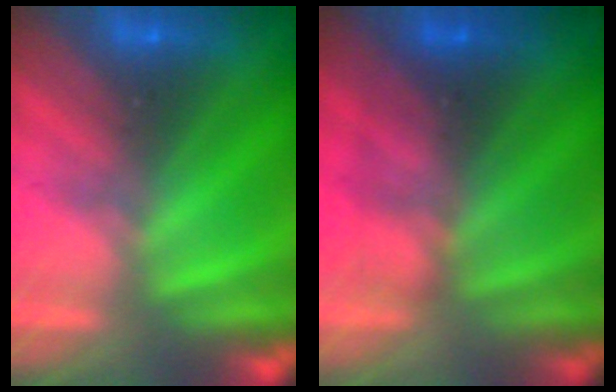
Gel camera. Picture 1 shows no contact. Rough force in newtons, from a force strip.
{"total": 3.4}